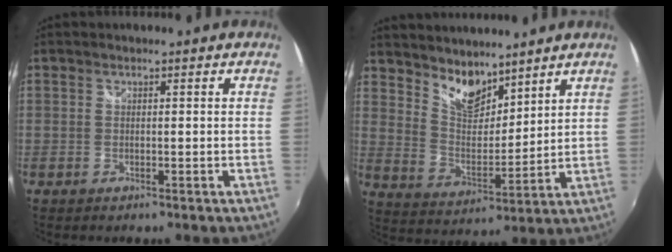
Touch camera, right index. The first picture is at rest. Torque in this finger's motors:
{"motor_torque": [-0.10, 0.47, 0.07, 0.01]}